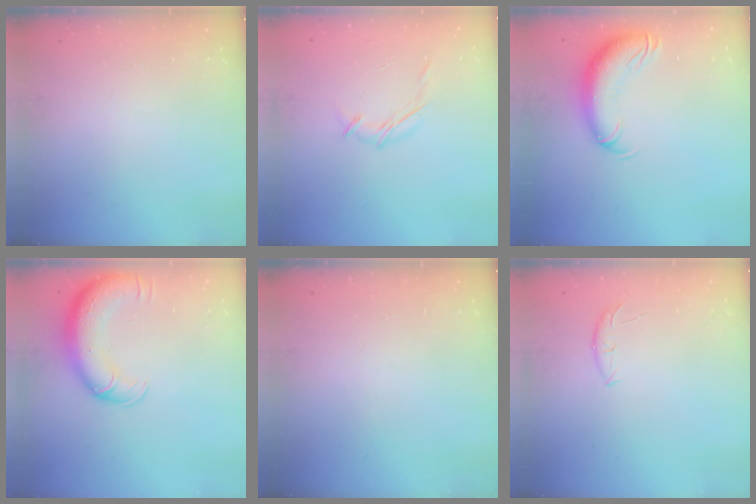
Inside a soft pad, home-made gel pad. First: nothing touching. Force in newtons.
{"total": 5.4, "press": 5.3, "slide": 0.9}
{"total": 12.9, "press": 12.6, "slide": 3.0}
{"total": 13.9, "press": 13.5, "slide": 3.3}
{"total": 0.0}
{"total": 6.0, "press": 5.8, "slide": 1.3}